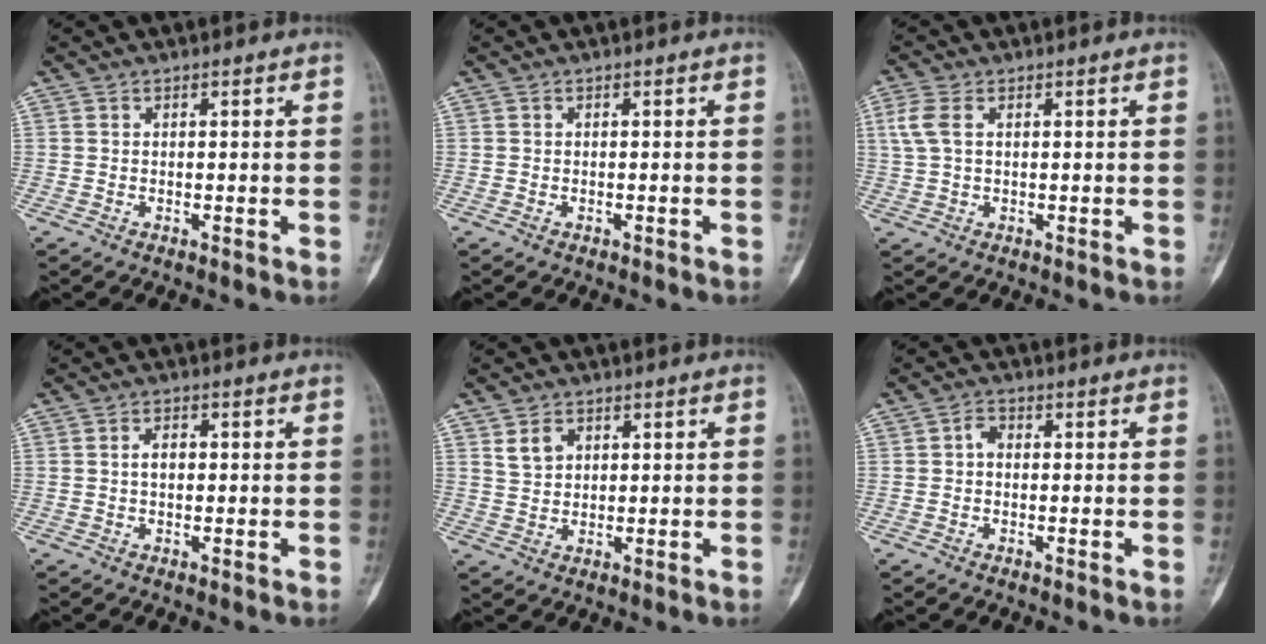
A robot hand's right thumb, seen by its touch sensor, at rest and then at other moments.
{"total": 0.0}
{"total": 4.3, "force": [1.1, 2.5, 3.4], "torque": [-0.096, 0.013, 0.023]}
{"total": 2.3, "force": [0.1, 1.4, 1.9], "torque": [-0.030, 0.006, -0.001]}
{"total": 3.8, "force": [1.7, 2.7, 1.9], "torque": [-0.025, -0.006, 0.037]}
{"total": 1.9, "force": [-0.1, 1.3, 1.4], "torque": [-0.016, 0.006, -0.009]}